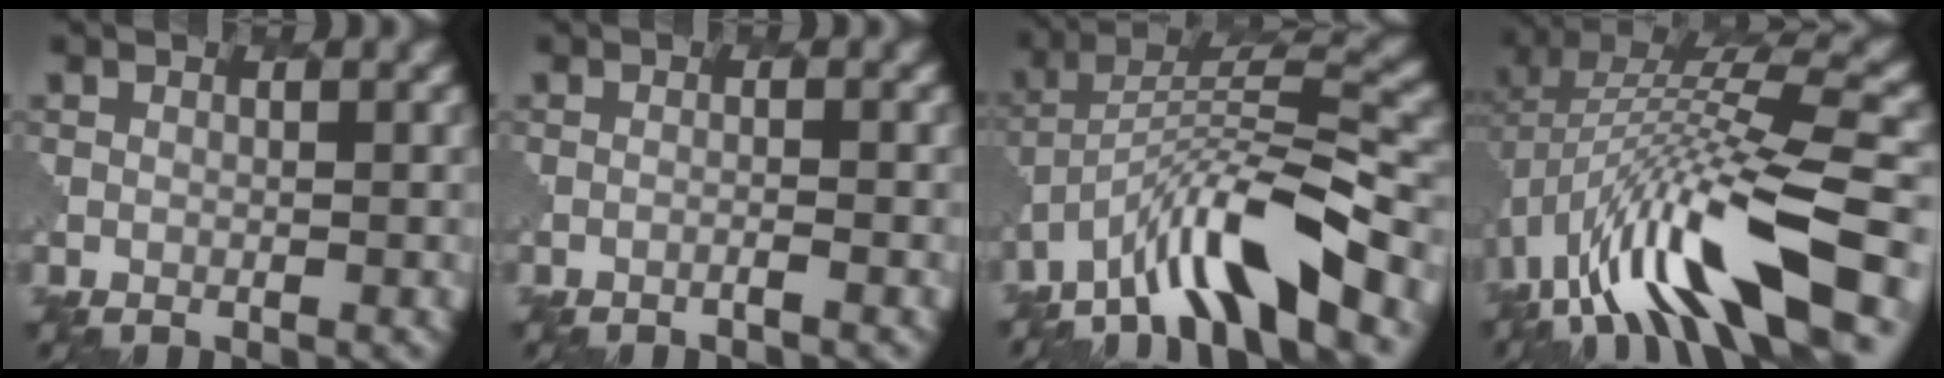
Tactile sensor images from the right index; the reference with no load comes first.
{"total": 0.5, "force": [-0.4, -0.1, 0.3], "torque": [0.003, -0.001, -0.015]}
{"total": 10.2, "force": [-6.6, 2.2, 7.5], "torque": [-0.122, 0.016, -0.121]}
{"total": 12.3, "force": [-4.0, 4.5, 10.8], "torque": [-0.195, 0.018, -0.060]}